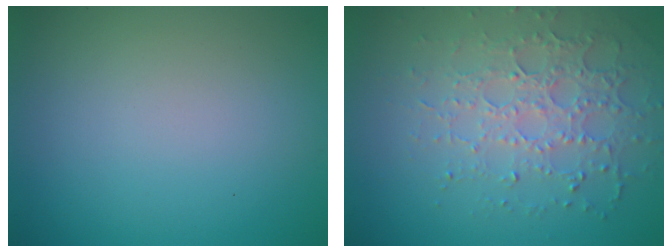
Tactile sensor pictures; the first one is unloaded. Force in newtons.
{"total": 4.0, "press": 3.8, "slide": 1.4}